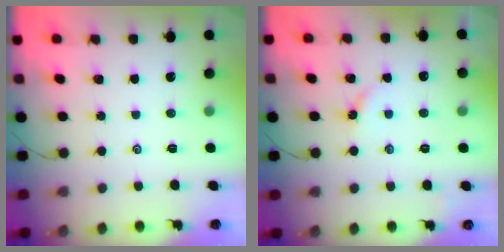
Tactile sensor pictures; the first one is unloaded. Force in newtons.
{"total": 2.9, "press": 2.8, "slide": 0.4}